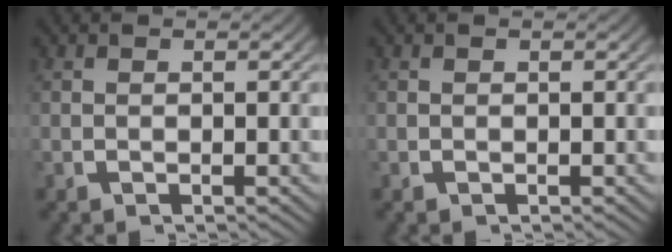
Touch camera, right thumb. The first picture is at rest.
{"total": 0.0}